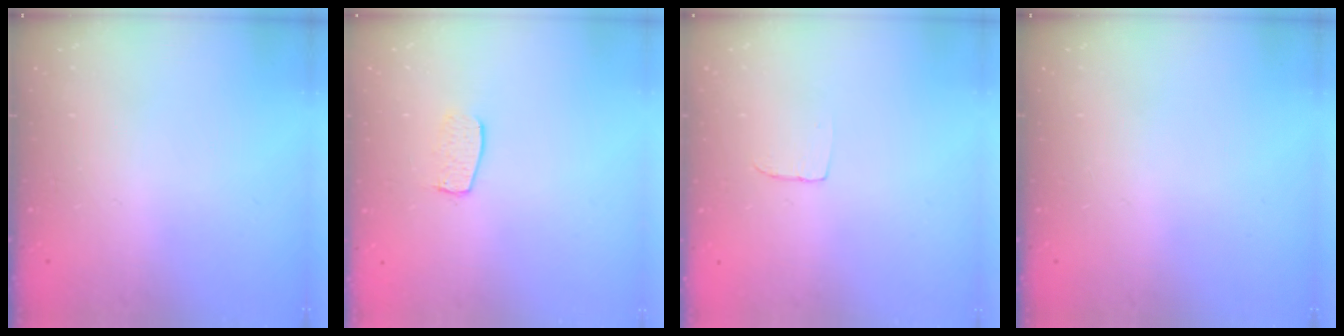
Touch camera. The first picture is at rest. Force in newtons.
{"total": 5.9, "press": 5.9, "slide": 0.3}
{"total": 2.4, "press": 2.4, "slide": 0.1}
{"total": 0.0}